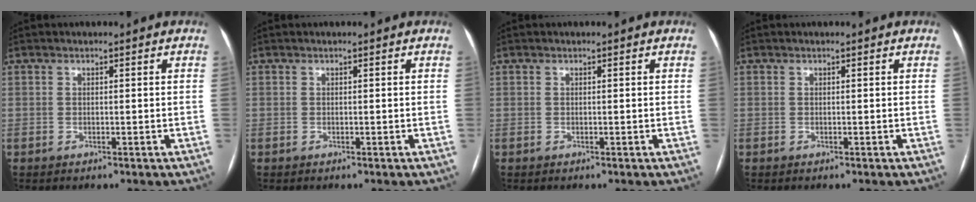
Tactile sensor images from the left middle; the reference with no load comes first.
{"total": 0.0}
{"total": 0.0}
{"total": 0.0}